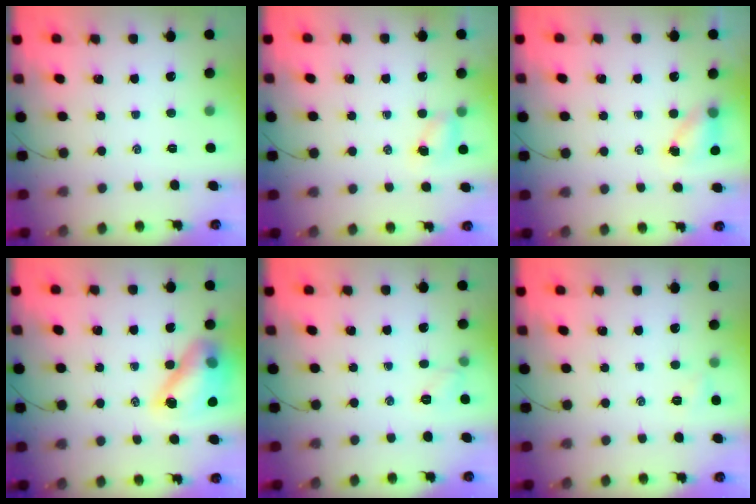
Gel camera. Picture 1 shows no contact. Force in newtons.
{"total": 4.0, "press": 4.0, "slide": 0.7}
{"total": 4.9, "press": 4.8, "slide": 0.8}
{"total": 13.5, "press": 12.9, "slide": 3.7}
{"total": 5.0, "press": 4.8, "slide": 1.3}
{"total": 3.5, "press": 3.3, "slide": 1.2}